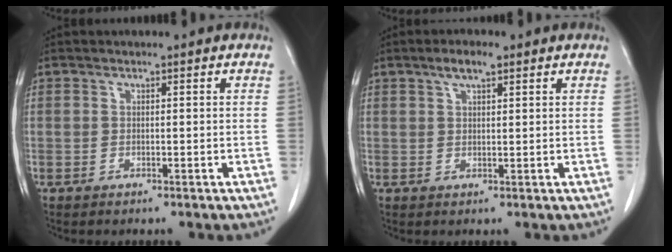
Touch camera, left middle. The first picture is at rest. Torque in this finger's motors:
{"motor_torque": [0.80, -0.64, 0.02, 0.04]}